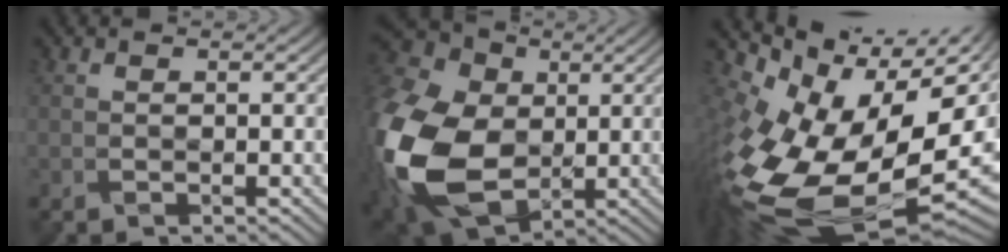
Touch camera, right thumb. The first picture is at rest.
{"total": 19.6, "force": [-1.1, 14.5, 13.2], "torque": [-0.365, -0.025, -0.014]}
{"total": 18.4, "force": [-2.8, 11.5, 14.0], "torque": [-0.258, -0.055, -0.014]}